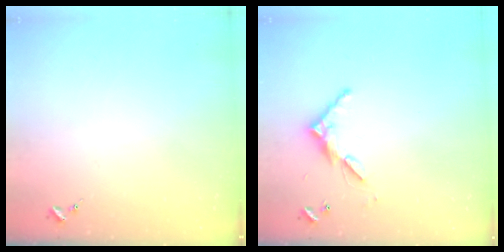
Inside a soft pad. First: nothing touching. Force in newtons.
{"total": 7.4, "press": 7.4, "slide": 0.4}